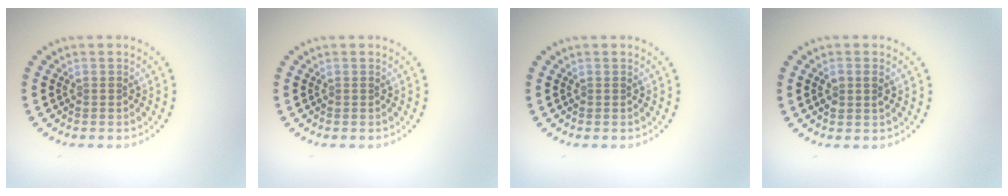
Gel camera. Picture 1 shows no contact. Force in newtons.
{"total": 0.0}
{"total": 0.0}
{"total": 1.4, "press": 1.3, "slide": 0.3}